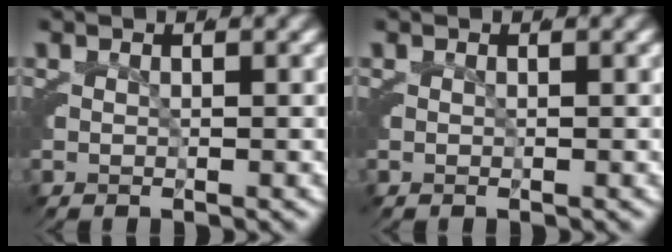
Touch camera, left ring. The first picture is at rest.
{"total": 0.0}